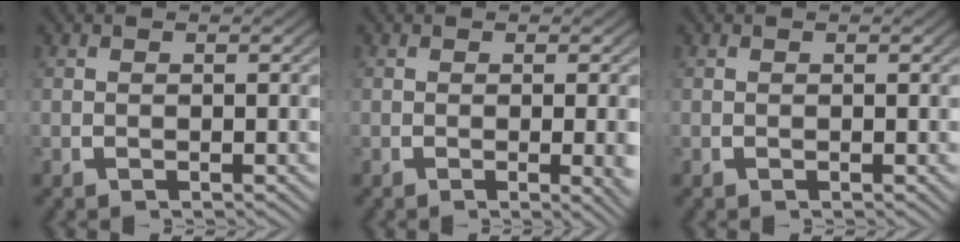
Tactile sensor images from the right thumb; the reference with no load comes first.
{"total": 2.4, "force": [-0.1, 0.4, 2.4], "torque": [-0.027, -0.004, -0.001]}
{"total": 0.0}